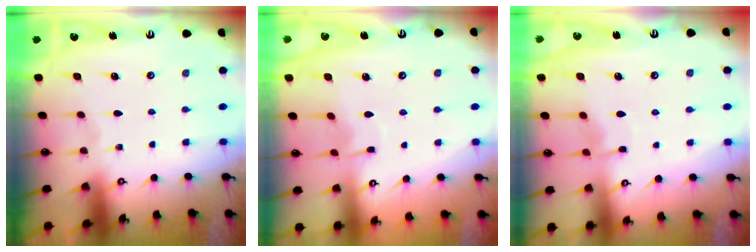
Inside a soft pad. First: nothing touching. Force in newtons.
{"total": 2.8, "press": 2.8, "slide": 0.4}
{"total": 5.5, "press": 5.5, "slide": 0.7}